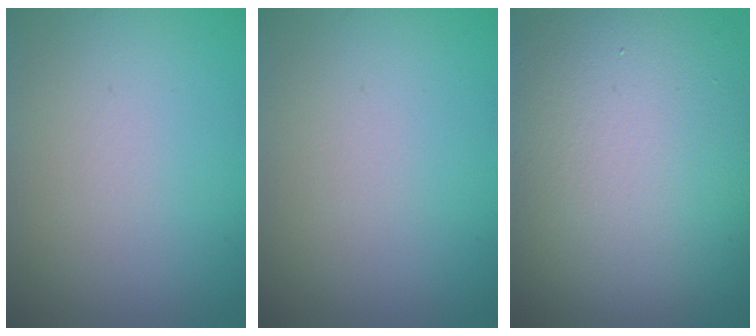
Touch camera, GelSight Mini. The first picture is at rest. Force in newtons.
{"total": 0.0}
{"total": 15.4, "press": 15.4, "slide": 0.4}